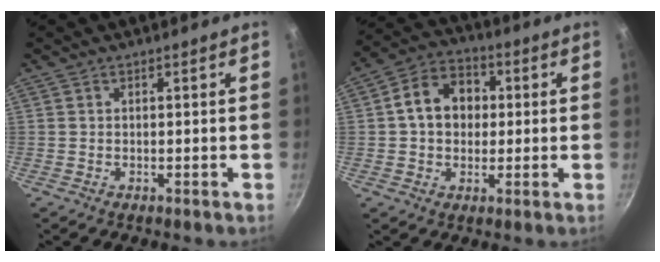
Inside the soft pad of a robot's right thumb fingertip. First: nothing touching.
{"total": 10.7, "force": [1.1, 8.4, 6.4], "torque": [-0.076, 0.022, 0.002]}